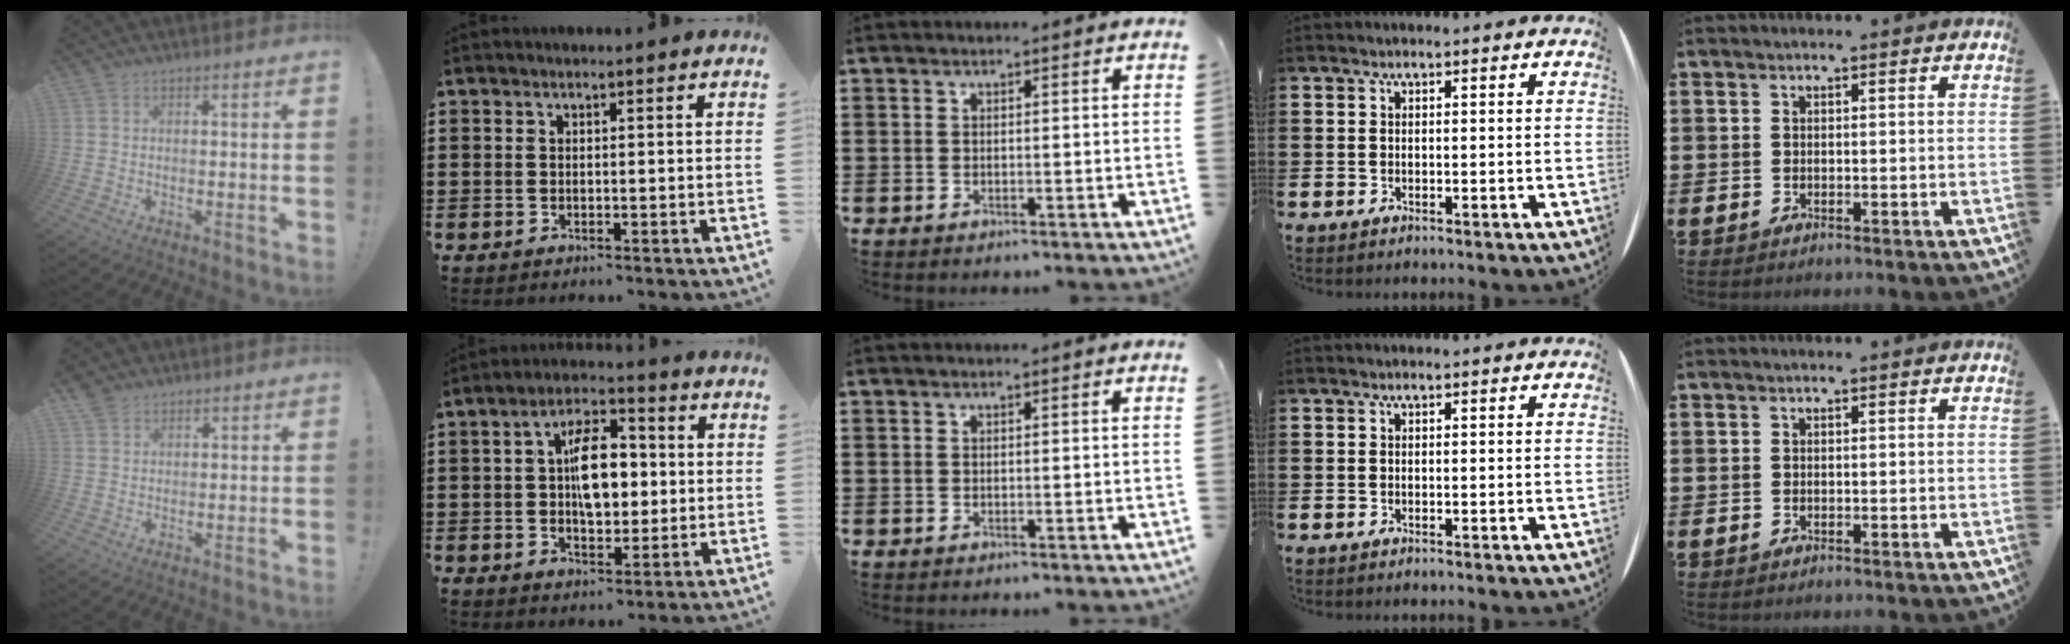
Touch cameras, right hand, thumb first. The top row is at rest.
{"thumb": {"total": 3.0, "force": [2.4, 1.7, 0.7], "torque": [-0.009, -0.013, 0.044]}, "index": {"total": 8.9, "force": [0.9, 4.5, 7.7], "torque": [-0.132, 0.010, 0.013]}}